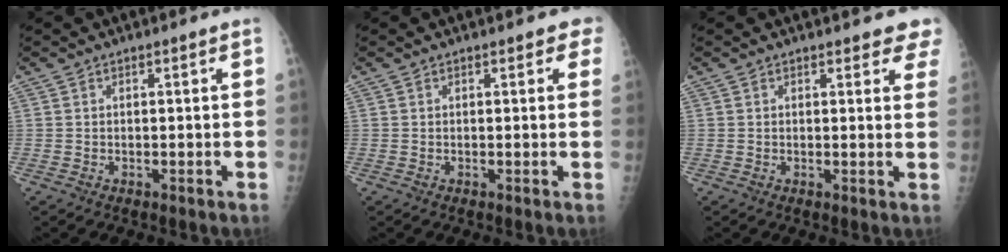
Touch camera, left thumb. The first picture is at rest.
{"total": 2.1, "force": [1.2, 1.2, 1.2], "torque": [0.011, -0.001, 0.007]}
{"total": 4.9, "force": [4.3, 1.8, 1.7], "torque": [0.016, -0.017, 0.032]}